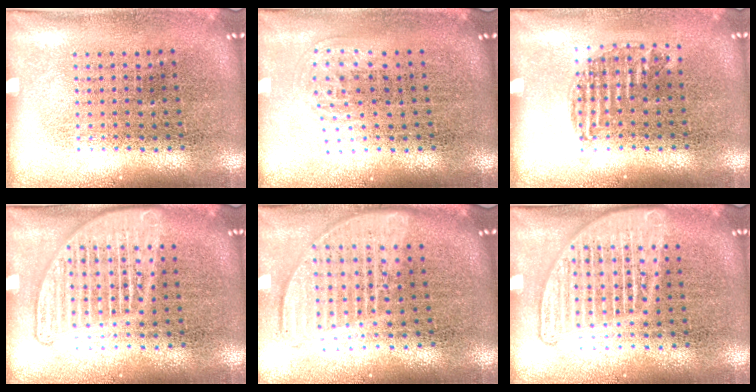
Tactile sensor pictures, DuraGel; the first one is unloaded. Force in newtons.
{"total": 1.0, "press": 0.6, "slide": 0.8}
{"total": 1.0, "press": 0.8, "slide": 0.5}
{"total": 2.1, "press": 2.1, "slide": 0.2}
{"total": 1.8, "press": 1.6, "slide": 0.9}
{"total": 2.1, "press": 2.1, "slide": 0.2}